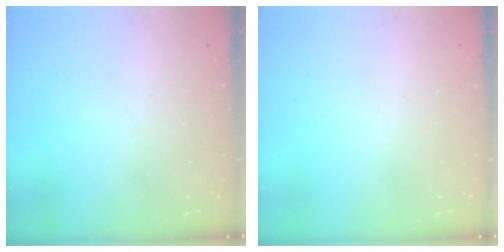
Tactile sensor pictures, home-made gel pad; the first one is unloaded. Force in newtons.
{"total": 0.0}